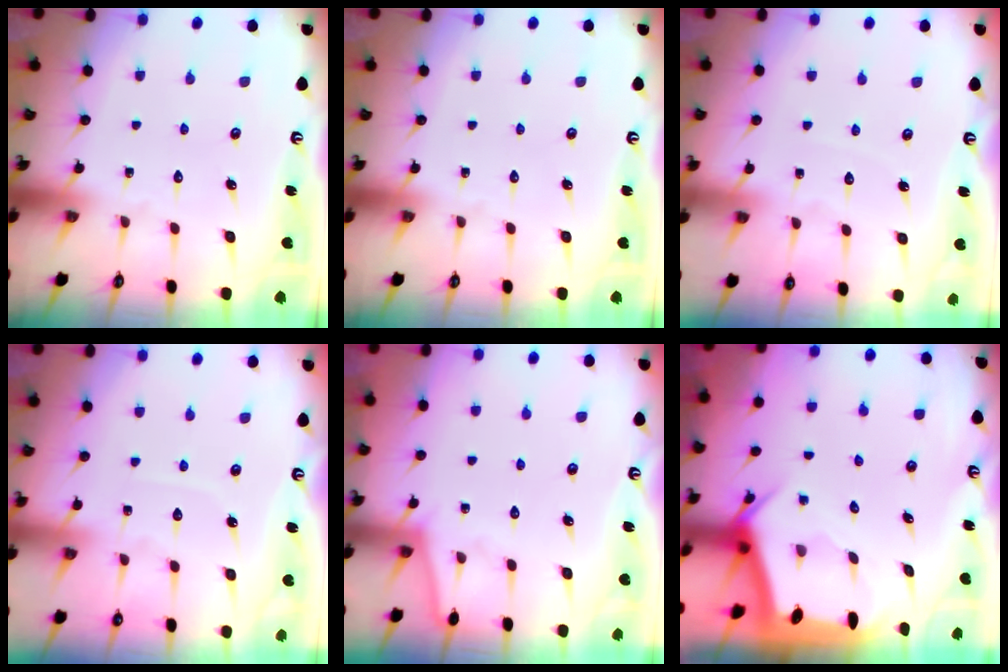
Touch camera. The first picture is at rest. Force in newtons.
{"total": 0.0}
{"total": 2.7, "press": 2.7, "slide": 0.2}
{"total": 4.1, "press": 4.0, "slide": 0.5}
{"total": 2.4, "press": 2.4, "slide": 0.3}
{"total": 5.3, "press": 5.2, "slide": 0.4}